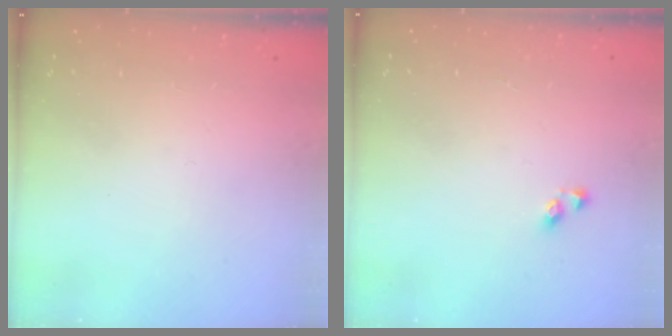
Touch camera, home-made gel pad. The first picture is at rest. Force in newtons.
{"total": 2.8, "press": 2.8, "slide": 0.3}